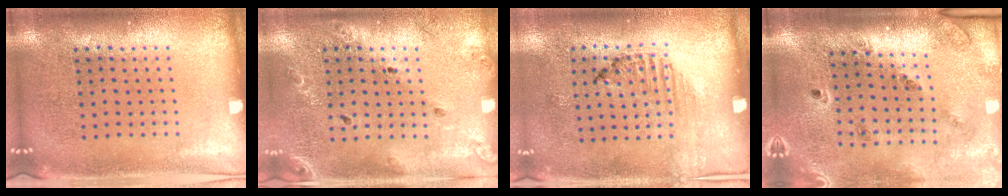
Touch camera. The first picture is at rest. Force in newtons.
{"total": 1.4, "press": 1.4, "slide": 0.1}
{"total": 1.3, "press": 1.1, "slide": 0.7}
{"total": 1.6, "press": 1.5, "slide": 0.4}